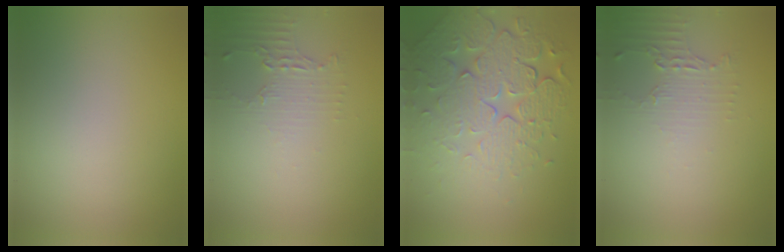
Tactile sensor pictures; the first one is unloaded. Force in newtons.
{"total": 2.2, "press": 1.5, "slide": 1.5}
{"total": 8.0, "press": 5.6, "slide": 5.6}
{"total": 2.2, "press": 1.5, "slide": 1.5}